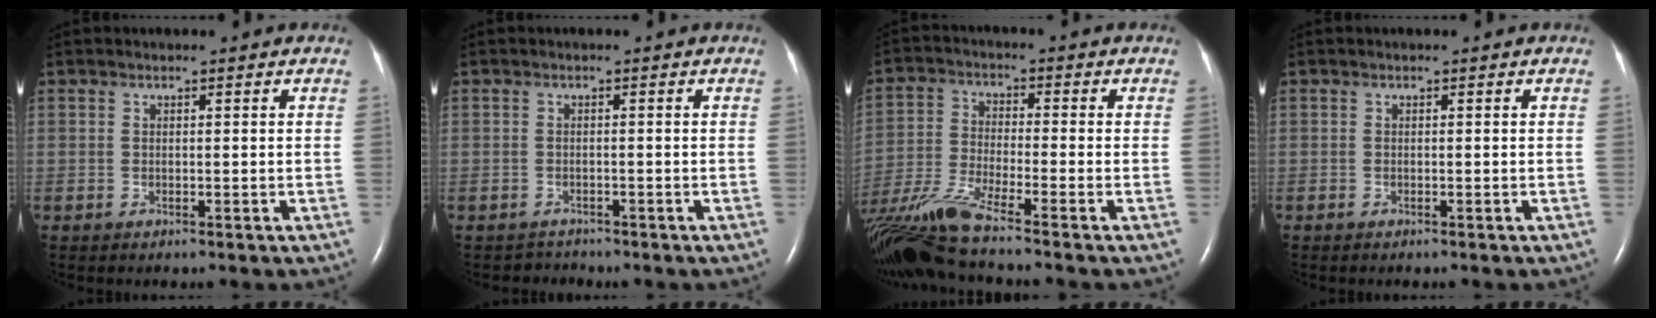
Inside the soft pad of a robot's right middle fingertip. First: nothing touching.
{"total": 1.4, "force": [-1.2, 0.3, -0.8], "torque": [0.009, -0.005, -0.019]}
{"total": 11.4, "force": [-9.6, -1.3, 6.1], "torque": [-0.130, -0.023, -0.180]}
{"total": 0.0}